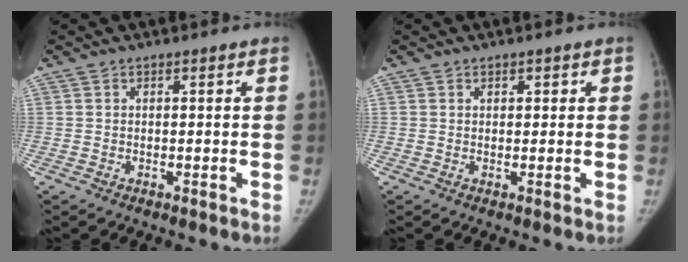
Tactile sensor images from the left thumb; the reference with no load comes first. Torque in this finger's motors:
{"motor_torque": [-0.12, -0.12, -0.17, 0.20, 0.00]}